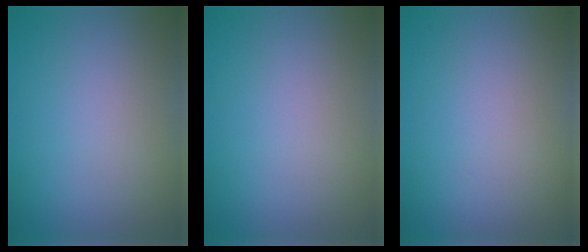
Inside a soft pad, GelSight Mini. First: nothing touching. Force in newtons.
{"total": 0.0}
{"total": 0.0}